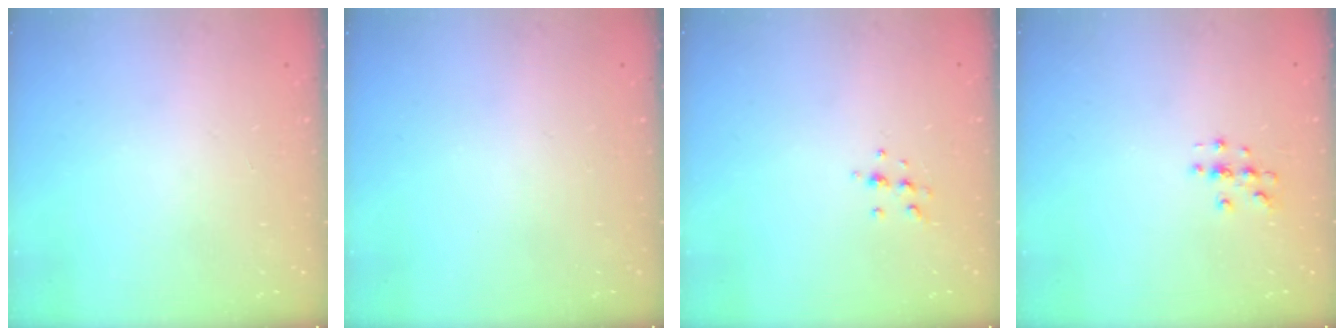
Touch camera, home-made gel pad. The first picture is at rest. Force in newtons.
{"total": 0.0}
{"total": 5.5, "press": 5.3, "slide": 1.5}
{"total": 3.0, "press": 3.0, "slide": 0.3}